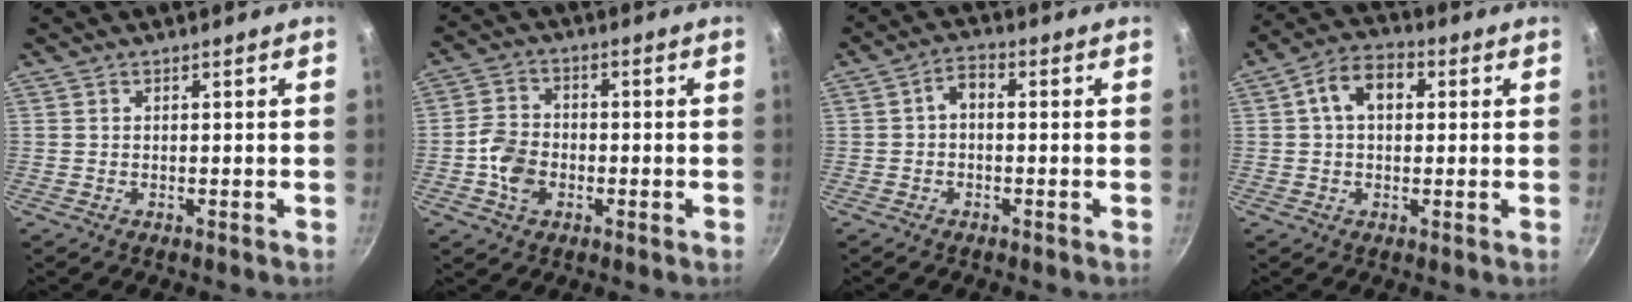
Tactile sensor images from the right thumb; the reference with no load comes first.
{"total": 7.0, "force": [-1.9, 5.2, 4.3], "torque": [-0.073, 0.020, -0.046]}
{"total": 3.4, "force": [-0.4, 2.1, 2.6], "torque": [-0.042, 0.018, -0.011]}
{"total": 8.5, "force": [1.8, 5.8, 6.1], "torque": [-0.081, 0.021, 0.016]}